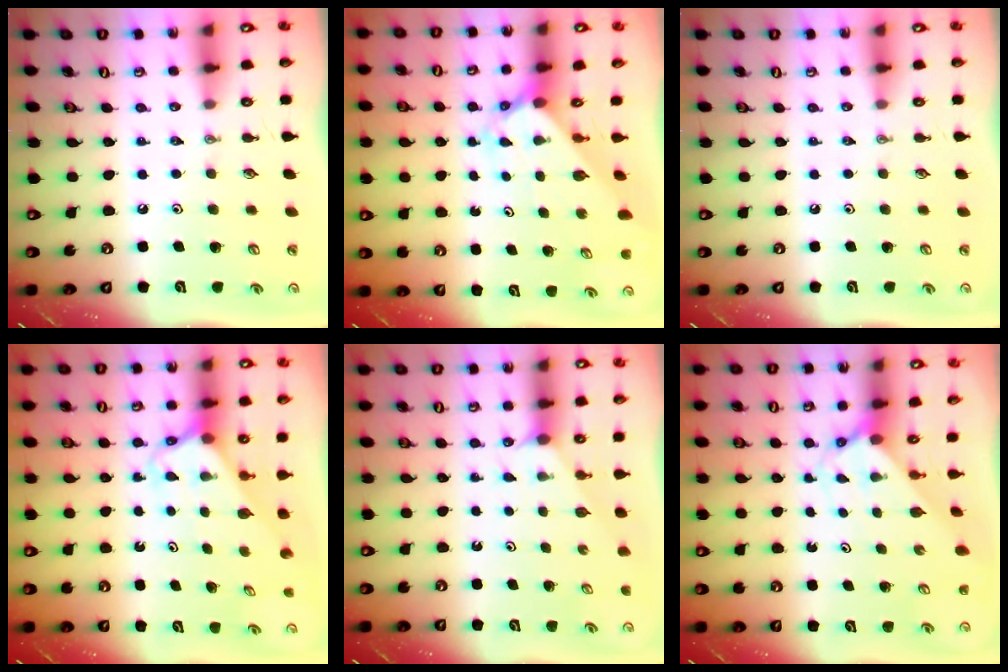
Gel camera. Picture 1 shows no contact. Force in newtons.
{"total": 2.2, "press": 2.2, "slide": 0.2}
{"total": 0.0}
{"total": 2.7, "press": 2.7, "slide": 0.1}
{"total": 1.0, "press": 1.0, "slide": 0.3}
{"total": 2.3, "press": 2.3, "slide": 0.2}